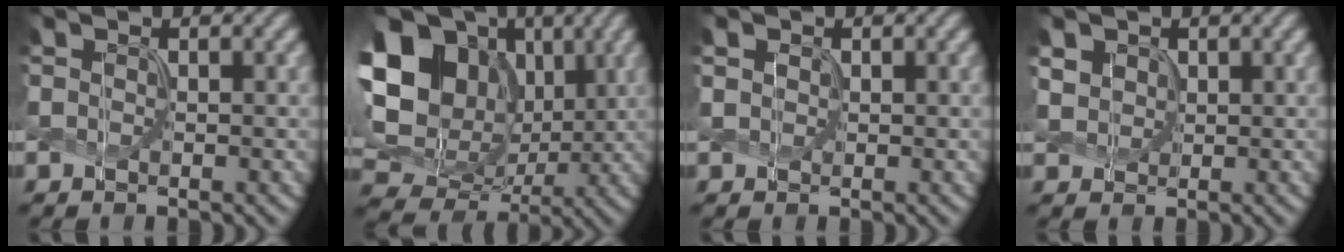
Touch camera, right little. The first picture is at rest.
{"total": 19.8, "force": [5.8, 15.8, 10.4], "torque": [-0.252, 0.046, 0.100]}
{"total": 1.0, "force": [0.5, 0.8, 0.3], "torque": [-0.010, 0.003, 0.007]}
{"total": 3.0, "force": [1.6, 2.2, 1.2], "torque": [-0.050, 0.006, 0.041]}